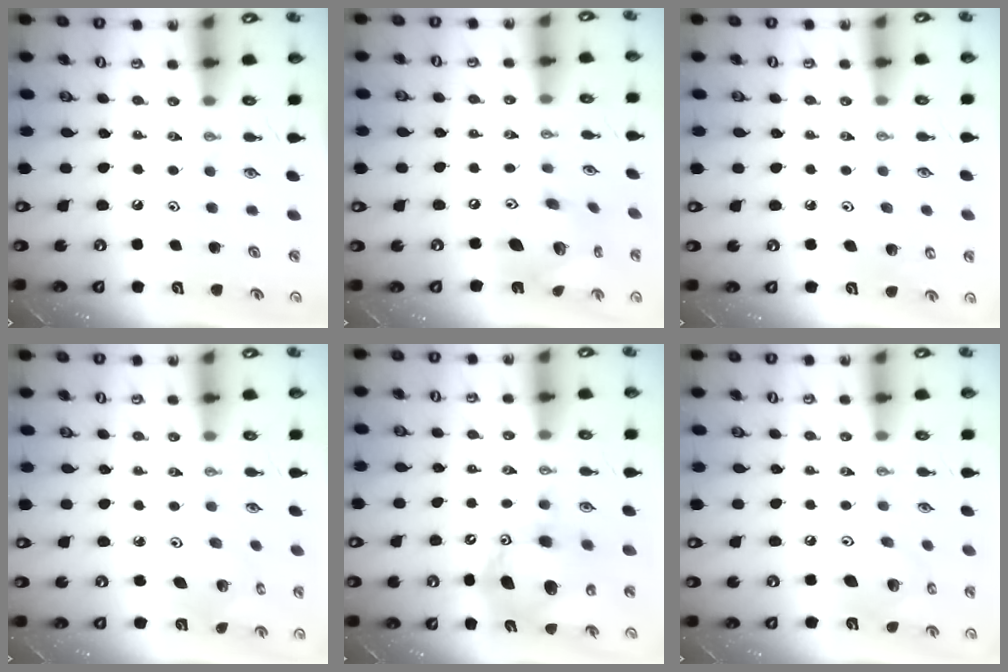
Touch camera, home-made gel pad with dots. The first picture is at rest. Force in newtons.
{"total": 16.0, "press": 15.9, "slide": 1.5}
{"total": 4.5, "press": 4.2, "slide": 1.5}
{"total": 3.9, "press": 3.9, "slide": 0.2}
{"total": 15.2, "press": 15.0, "slide": 2.6}
{"total": 12.4, "press": 12.2, "slide": 2.1}